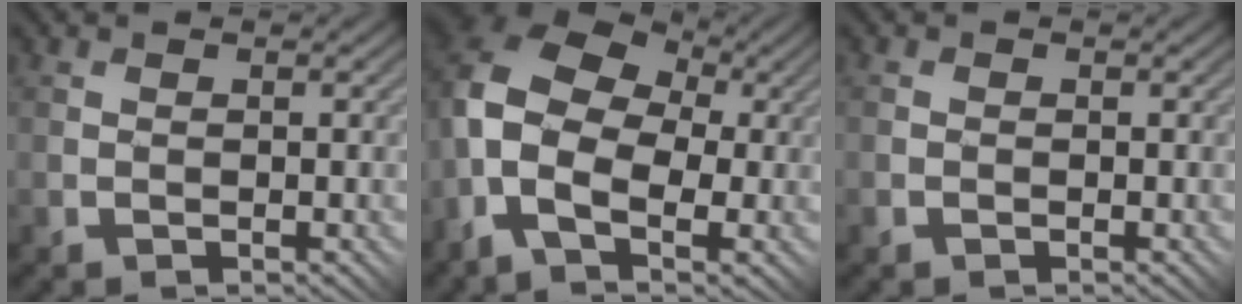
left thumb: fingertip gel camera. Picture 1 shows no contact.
{"total": 12.4, "force": [-1.4, 8.3, 9.2], "torque": [-0.210, -0.006, -0.031]}
{"total": 0.7, "force": [-0.3, 0.7, -0.1], "torque": [0.008, -0.001, -0.007]}